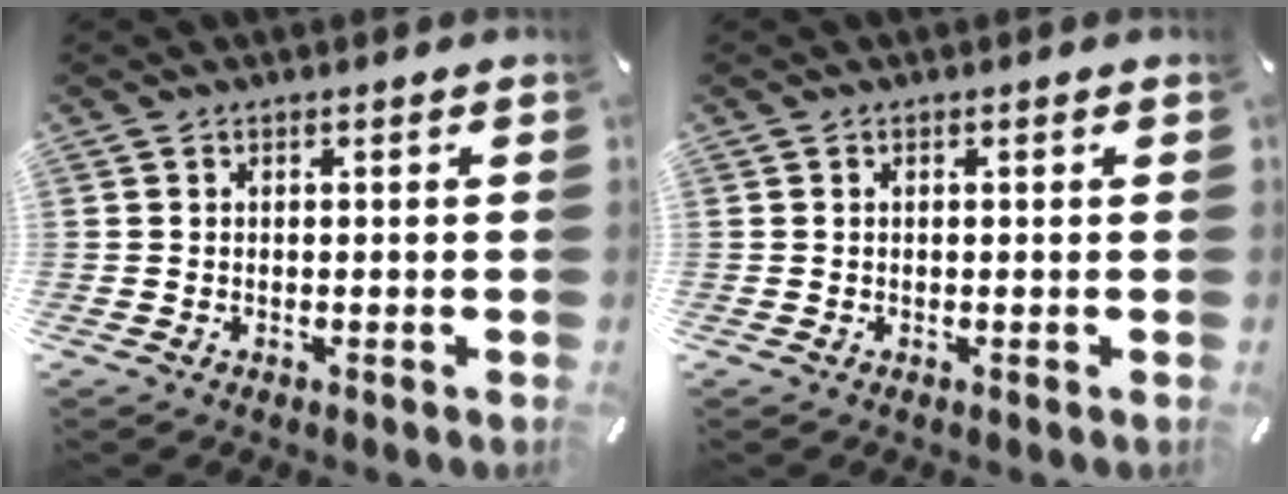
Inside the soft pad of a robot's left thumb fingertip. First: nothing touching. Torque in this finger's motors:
{"motor_torque": [-0.28, -0.23, -0.06, 0.01, -0.01]}